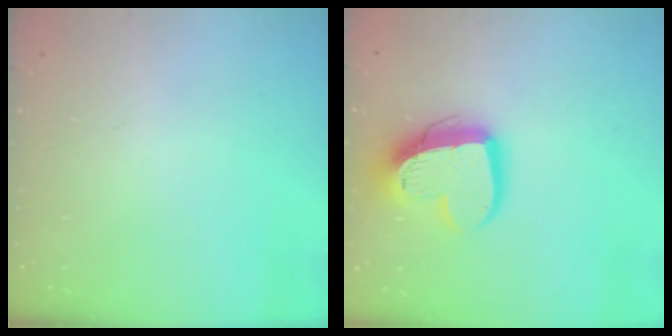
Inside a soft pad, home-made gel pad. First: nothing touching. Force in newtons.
{"total": 15.4, "press": 15.4, "slide": 1.6}